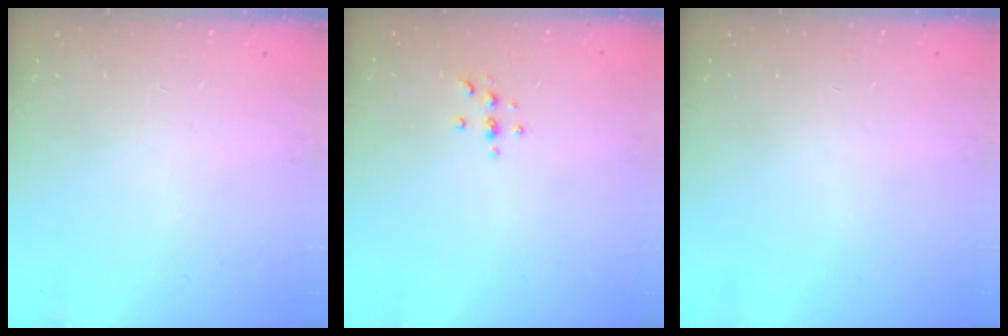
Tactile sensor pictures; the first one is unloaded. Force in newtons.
{"total": 2.9, "press": 2.9, "slide": 0.4}
{"total": 0.0}